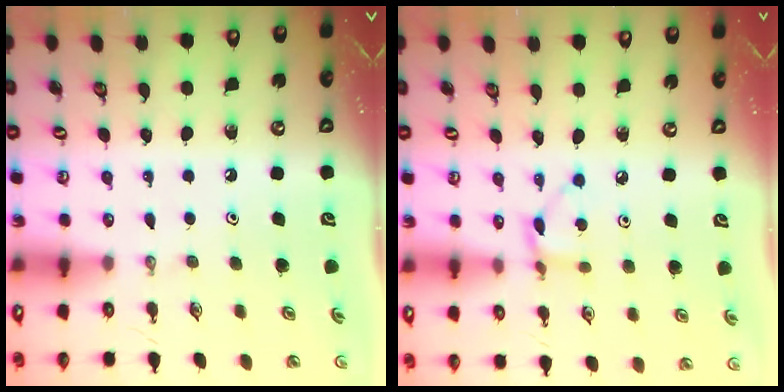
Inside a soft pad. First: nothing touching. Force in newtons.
{"total": 3.4, "press": 3.4, "slide": 0.4}